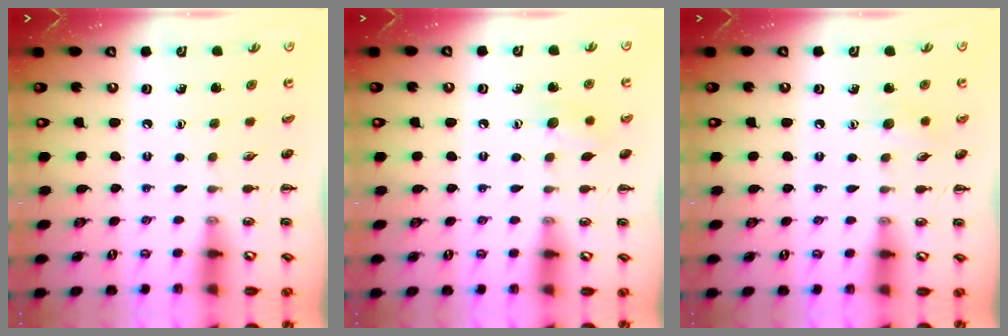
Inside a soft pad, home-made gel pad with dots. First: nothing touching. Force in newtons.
{"total": 6.9, "press": 6.7, "slide": 1.7}
{"total": 5.4, "press": 5.3, "slide": 1.2}